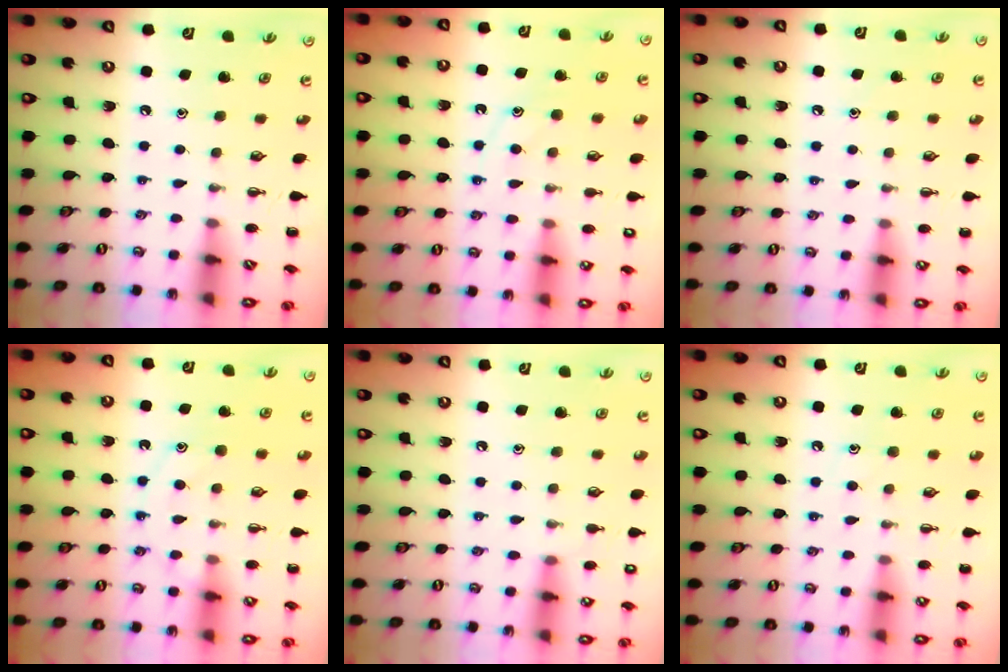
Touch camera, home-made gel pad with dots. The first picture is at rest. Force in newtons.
{"total": 10.5, "press": 10.4, "slide": 0.8}
{"total": 6.8, "press": 6.6, "slide": 1.8}
{"total": 10.3, "press": 10.3, "slide": 0.8}
{"total": 6.8, "press": 6.5, "slide": 2.1}
{"total": 6.0, "press": 5.9, "slide": 1.2}